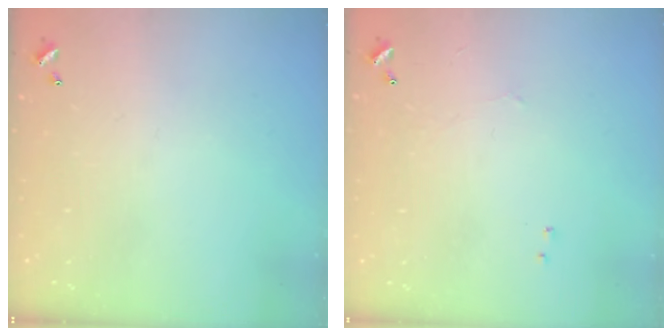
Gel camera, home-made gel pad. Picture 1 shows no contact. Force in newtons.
{"total": 0.7, "press": 0.4, "slide": 0.5}